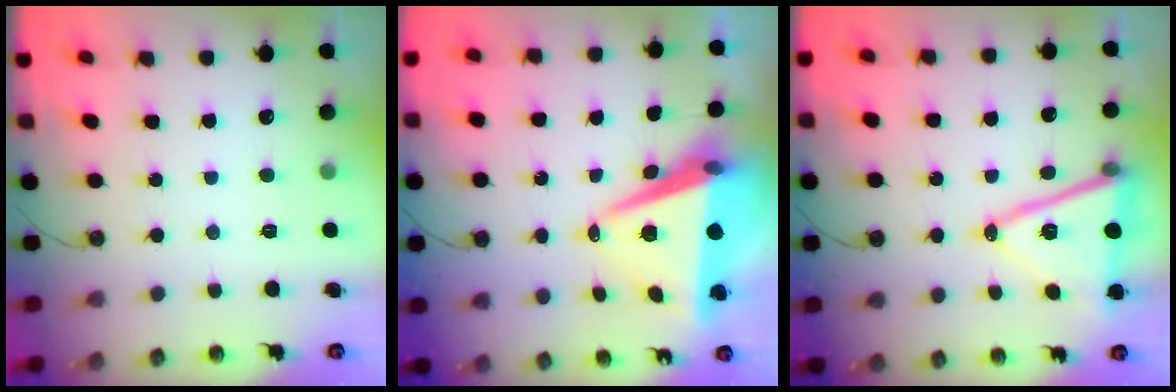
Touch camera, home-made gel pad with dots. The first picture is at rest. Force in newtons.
{"total": 12.0, "press": 11.3, "slide": 4.0}
{"total": 15.0, "press": 14.5, "slide": 3.7}